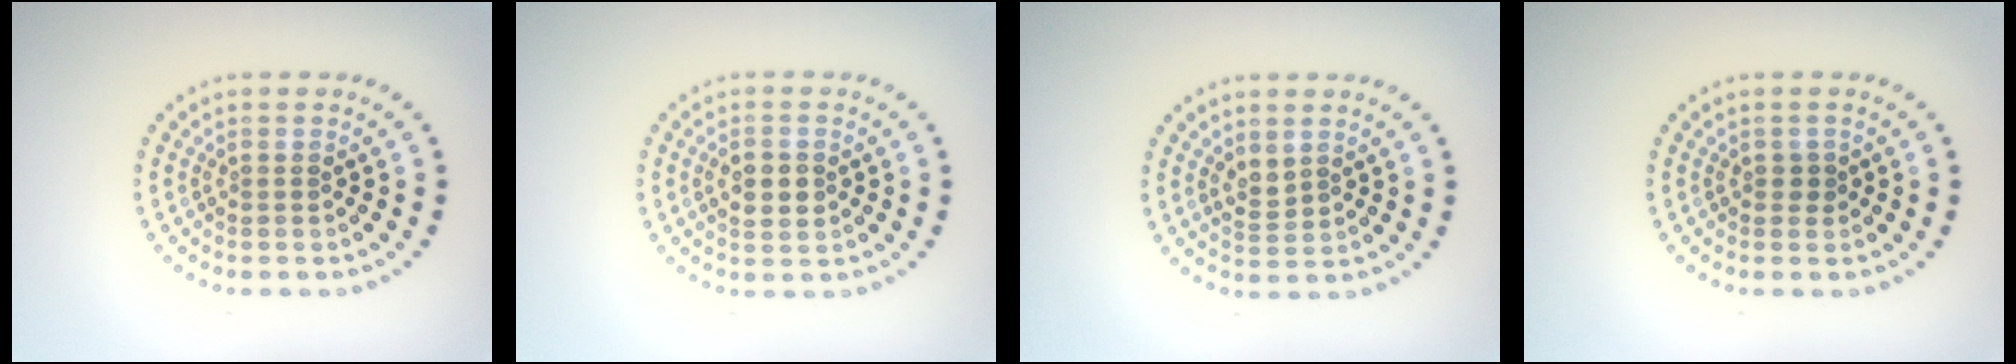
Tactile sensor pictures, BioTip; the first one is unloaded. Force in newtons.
{"total": 2.7, "press": 2.7, "slide": 0.1}
{"total": 1.8, "press": 1.6, "slide": 0.8}
{"total": 0.8, "press": 0.7, "slide": 0.4}